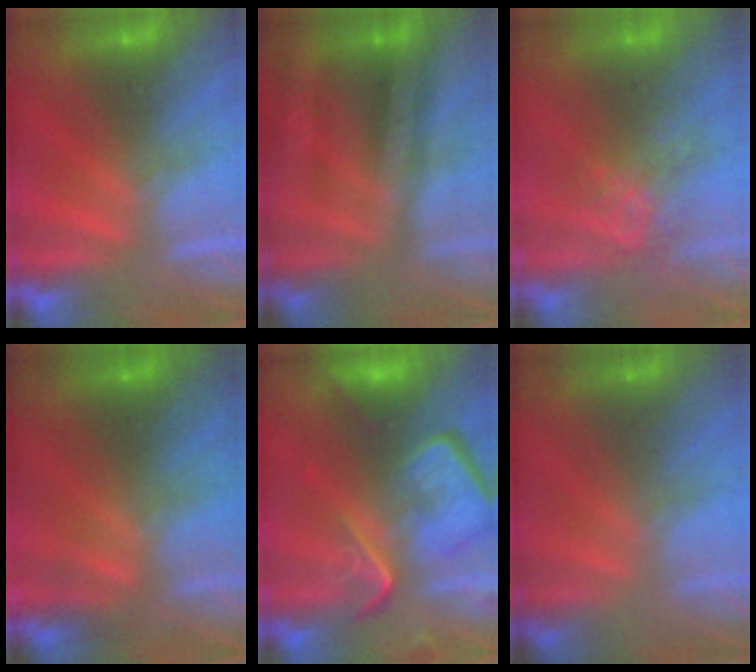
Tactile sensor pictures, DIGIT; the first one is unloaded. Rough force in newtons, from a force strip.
{"total": 2.4}
{"total": 4.1}
{"total": 4.5}
{"total": 7.0}
{"total": 1.8}